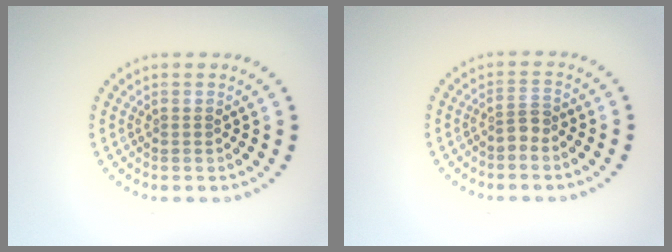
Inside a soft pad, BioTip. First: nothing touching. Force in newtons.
{"total": 1.6, "press": 1.3, "slide": 1.0}